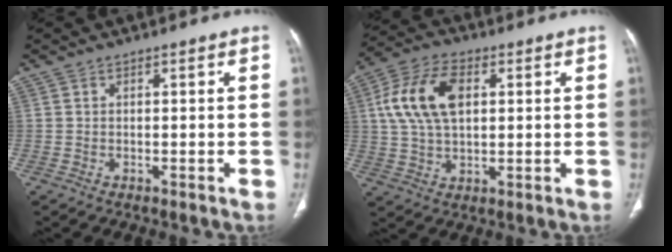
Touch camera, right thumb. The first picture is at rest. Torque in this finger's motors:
{"motor_torque": [-0.15, 0.82, 0.73, -0.22, 0.15]}